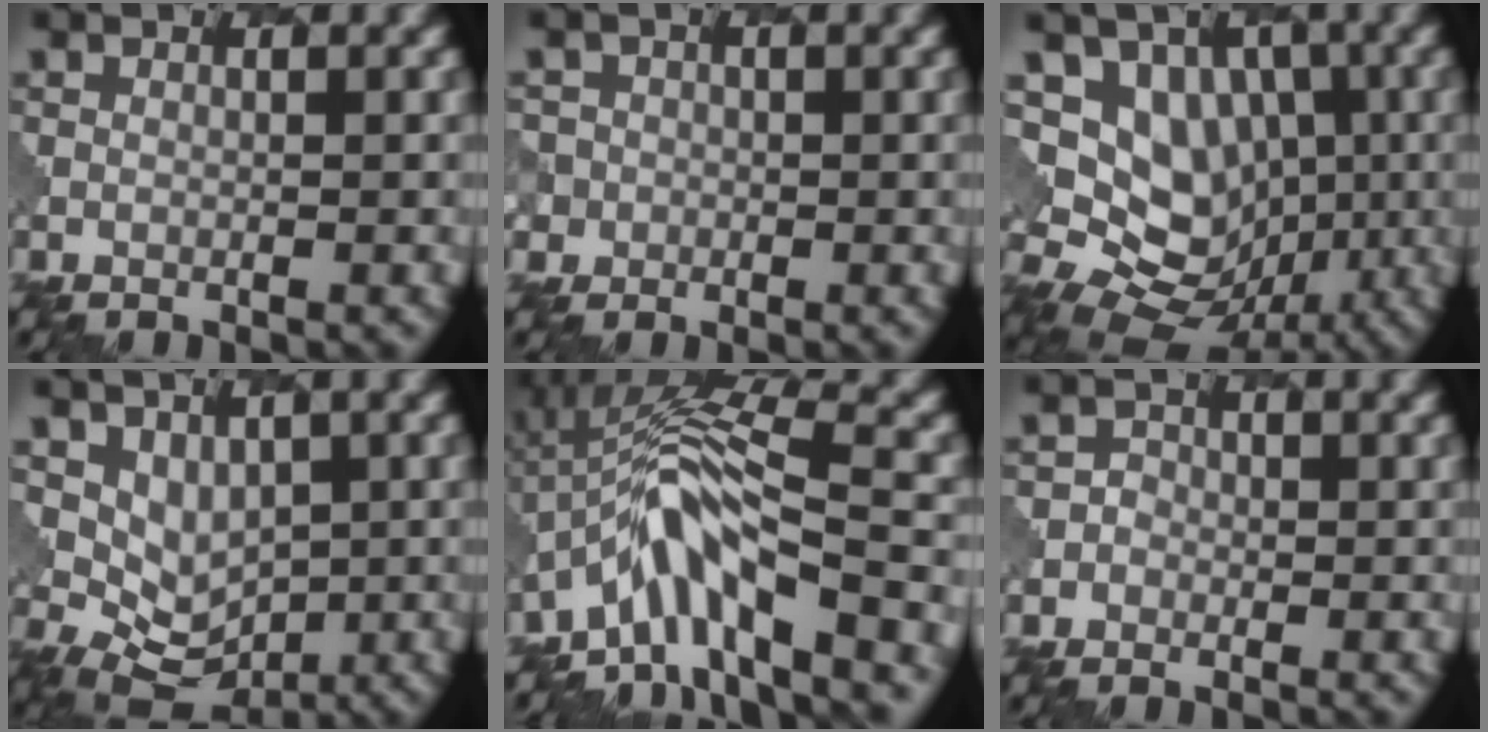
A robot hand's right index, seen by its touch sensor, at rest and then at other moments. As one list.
[{"total": 2.8, "force": [-0.4, 2.7, -0.1], "torque": [0.015, 0.011, -0.022]}, {"total": 9.0, "force": [0.1, 7.2, 5.3], "torque": [-0.071, -0.008, -0.008]}, {"total": 5.3, "force": [1.5, 3.9, 3.1], "torque": [-0.049, -0.009, 0.046]}, {"total": 8.6, "force": [-3.8, 2.2, 7.3], "torque": [-0.124, 0.016, -0.073]}, {"total": 1.3, "force": [-0.4, 1.2, 0.0], "torque": [0.018, 0.008, -0.011]}]